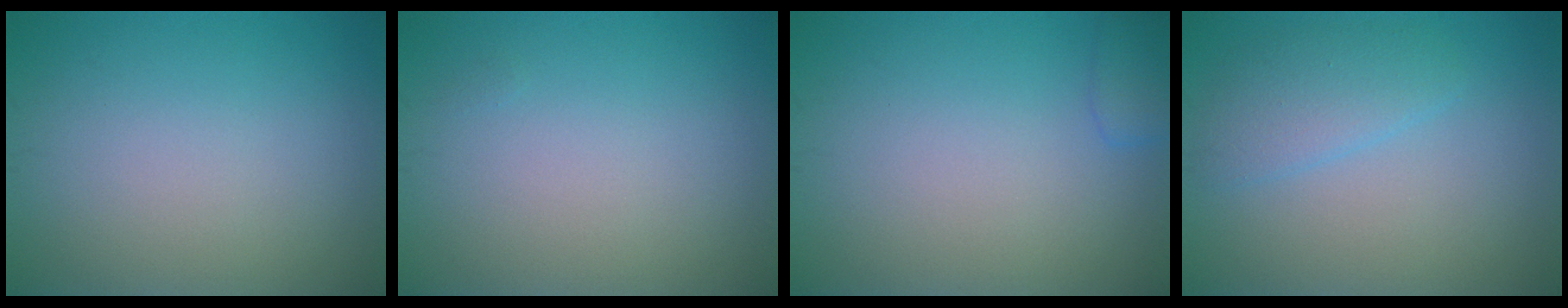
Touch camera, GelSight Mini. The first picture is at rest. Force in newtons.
{"total": 0.0}
{"total": 1.5, "press": 1.5, "slide": 0.1}
{"total": 2.7, "press": 2.7, "slide": 0.1}